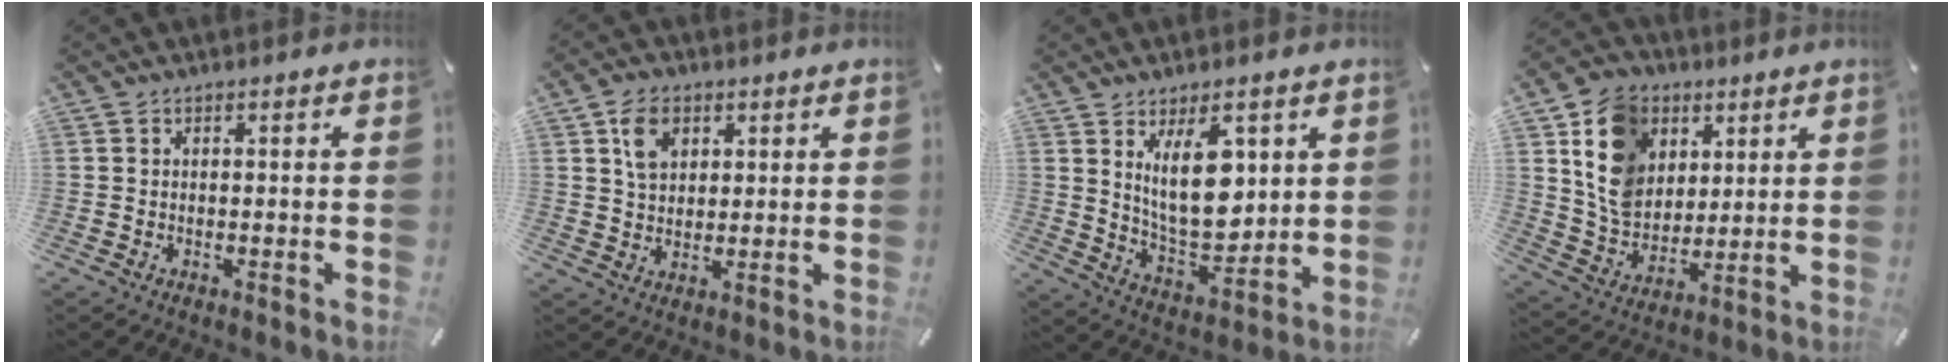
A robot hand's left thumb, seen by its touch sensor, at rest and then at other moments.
{"total": 6.4, "force": [2.7, 4.7, 3.4], "torque": [-0.054, 0.000, 0.047]}
{"total": 14.0, "force": [5.2, 7.4, 10.7], "torque": [-0.189, -0.028, 0.087]}
{"total": 13.2, "force": [4.9, 11.1, 5.1], "torque": [-0.099, -0.009, 0.099]}